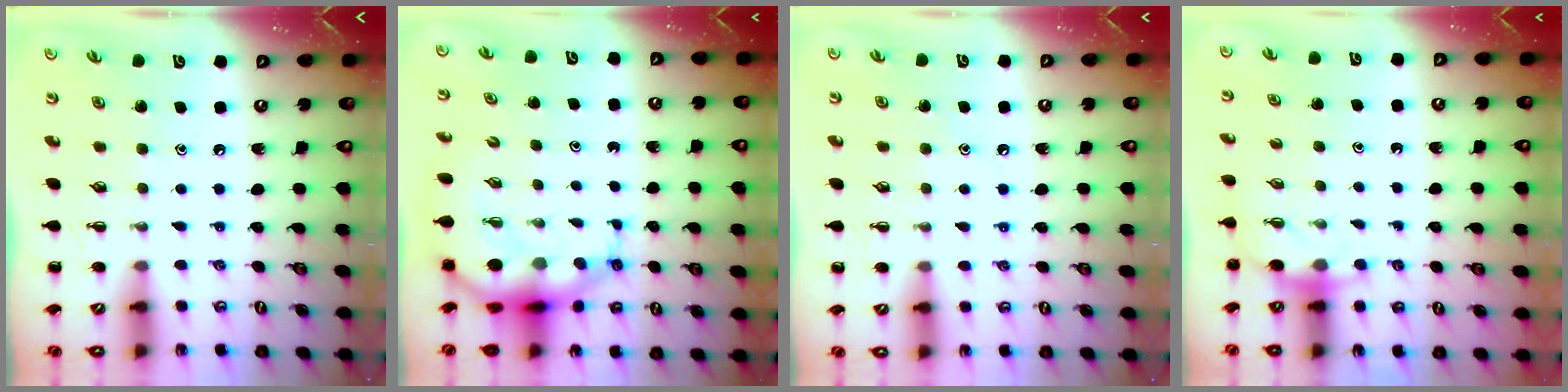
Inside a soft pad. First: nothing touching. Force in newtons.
{"total": 7.2, "press": 6.8, "slide": 2.1}
{"total": 7.0, "press": 6.8, "slide": 1.6}
{"total": 3.0, "press": 2.9, "slide": 0.9}